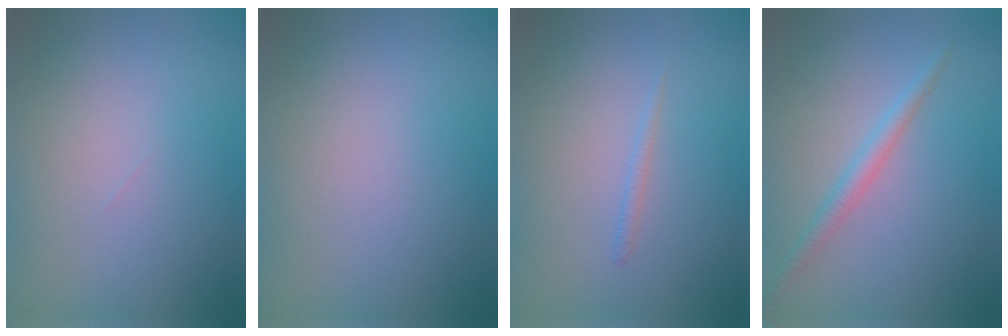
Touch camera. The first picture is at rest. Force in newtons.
{"total": 0.0}
{"total": 0.7, "press": 0.7, "slide": 0.1}
{"total": 2.0, "press": 2.0, "slide": 0.1}